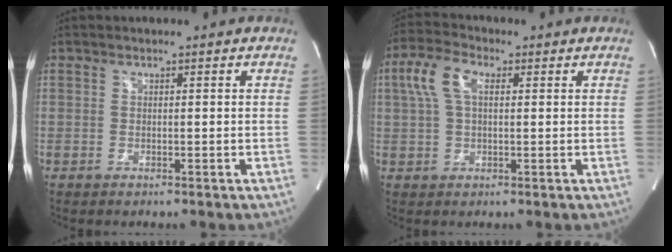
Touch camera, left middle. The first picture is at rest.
{"total": 6.0, "force": [1.7, 2.8, 5.1], "torque": [-0.125, 0.026, 0.035]}